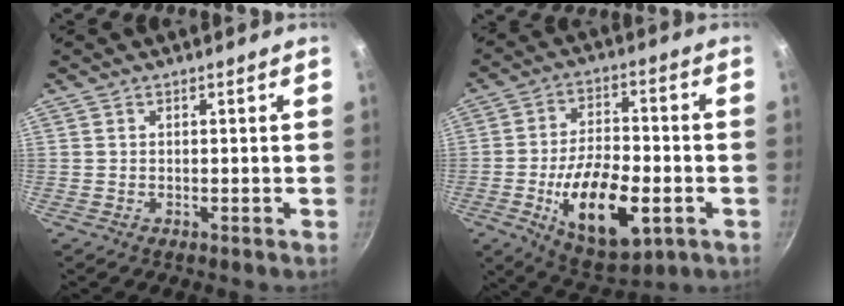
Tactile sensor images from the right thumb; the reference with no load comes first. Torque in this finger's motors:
{"motor_torque": [-0.31, 0.97, 1.45, -0.41, 0.19]}